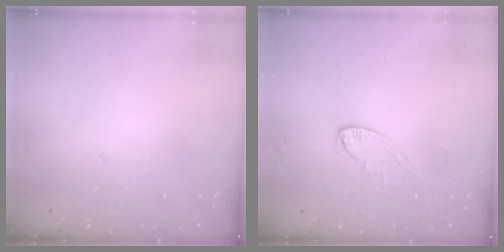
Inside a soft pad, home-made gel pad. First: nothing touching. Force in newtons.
{"total": 5.6, "press": 5.5, "slide": 0.5}